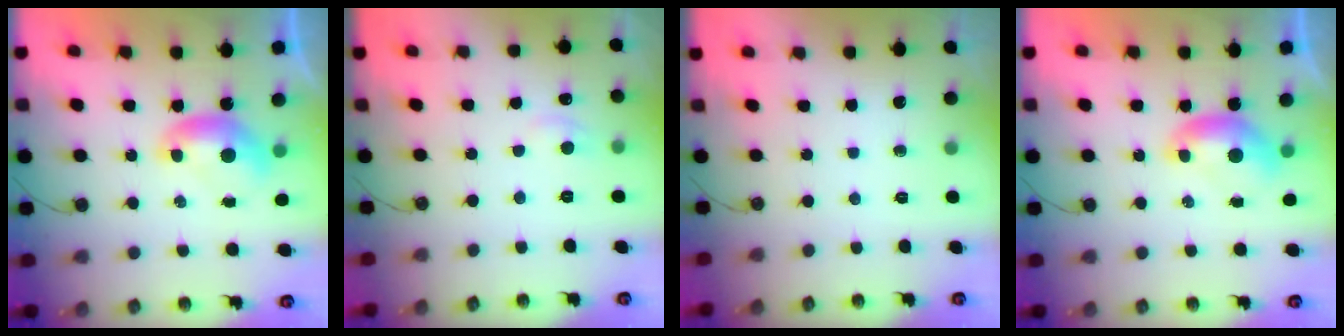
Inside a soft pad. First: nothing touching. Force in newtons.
{"total": 1.3, "press": 1.2, "slide": 0.5}
{"total": 0.0}
{"total": 0.0}